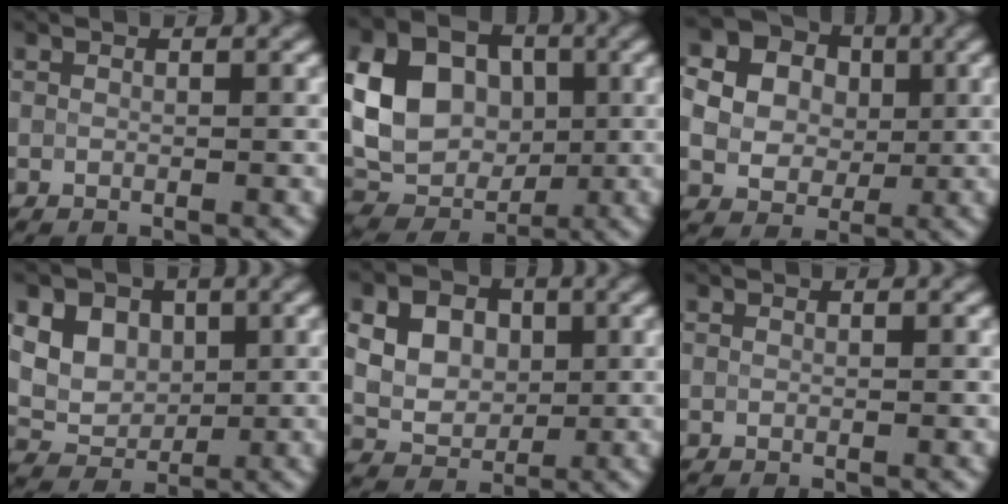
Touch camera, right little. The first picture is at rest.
{"total": 9.4, "force": [1.0, 7.3, 5.9], "torque": [-0.114, -0.003, 0.017]}
{"total": 13.0, "force": [2.3, 11.7, 5.3], "torque": [-0.143, 0.026, 0.017]}
{"total": 8.6, "force": [3.6, 6.7, 4.1], "torque": [-0.059, 0.023, 0.055]}
{"total": 8.2, "force": [2.7, 6.5, 4.4], "torque": [-0.080, 0.034, 0.038]}
{"total": 0.0}